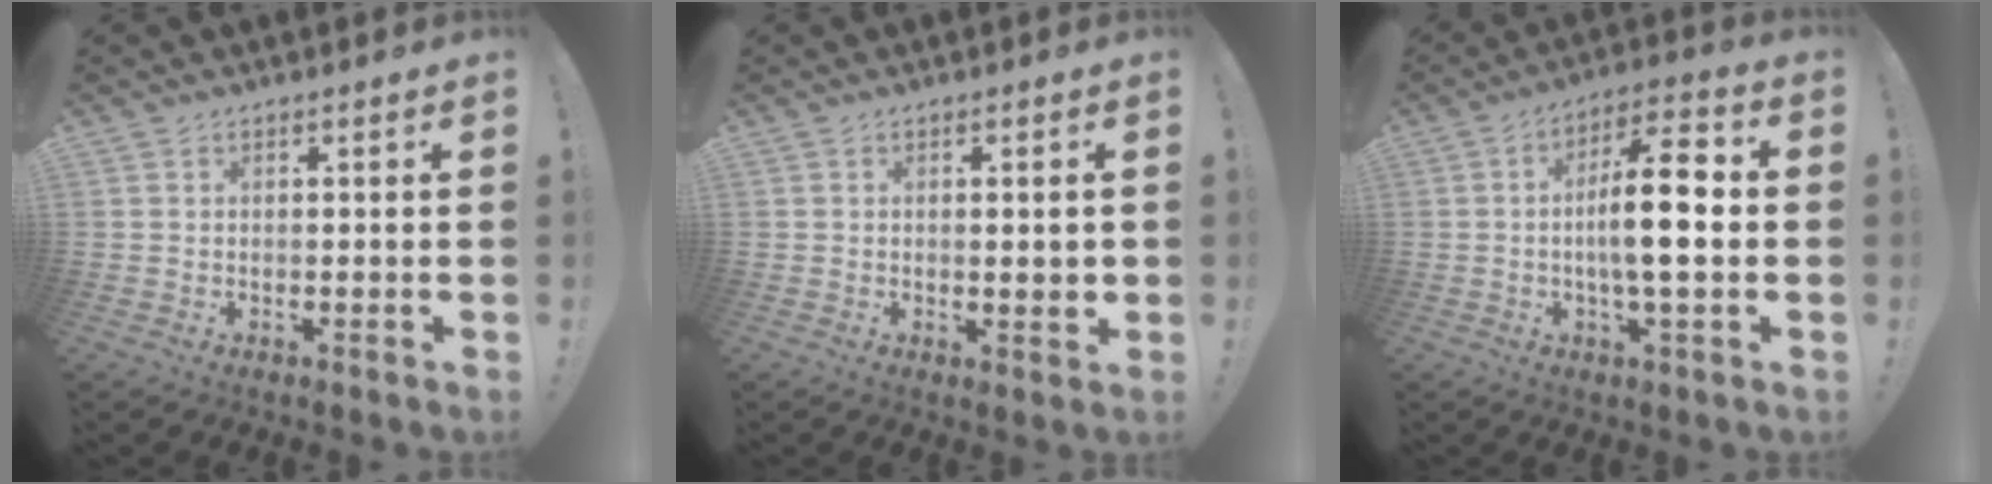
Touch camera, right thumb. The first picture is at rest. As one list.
[{"total": 3.0, "force": [0.2, 0.4, 3.0], "torque": [-0.040, -0.006, 0.001]}, {"total": 14.4, "force": [-1.0, 4.0, 13.8], "torque": [-0.236, 0.004, -0.029]}]